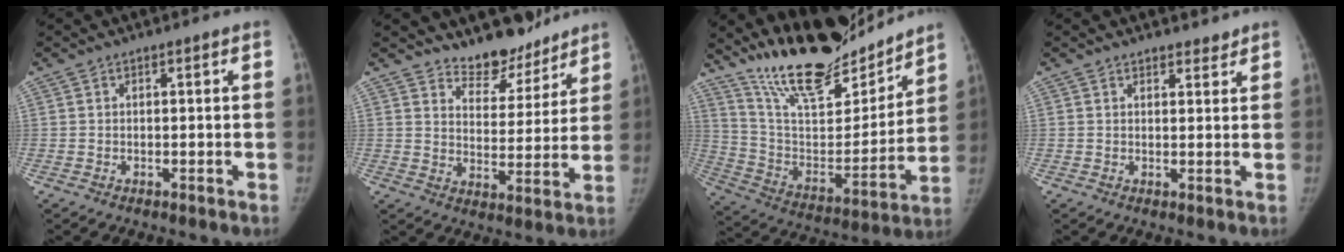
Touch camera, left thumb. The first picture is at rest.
{"total": 9.4, "force": [8.6, 3.6, 1.2], "torque": [0.015, -0.068, 0.139]}
{"total": 22.7, "force": [19.6, 6.3, 9.5], "torque": [-0.118, -0.110, 0.337]}
{"total": 2.6, "force": [2.3, 1.1, 0.5], "torque": [0.011, -0.013, 0.030]}